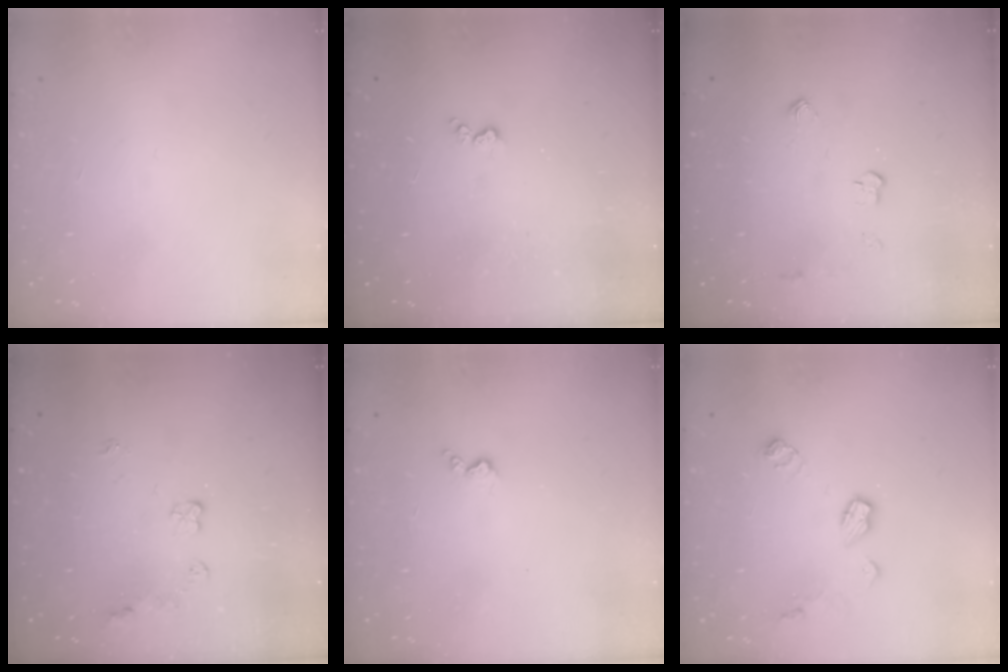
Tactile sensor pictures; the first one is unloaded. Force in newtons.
{"total": 2.9, "press": 2.9, "slide": 0.5}
{"total": 3.8, "press": 3.8, "slide": 0.6}
{"total": 5.3, "press": 5.2, "slide": 0.3}
{"total": 2.4, "press": 2.4, "slide": 0.5}
{"total": 8.0, "press": 8.0, "slide": 0.3}